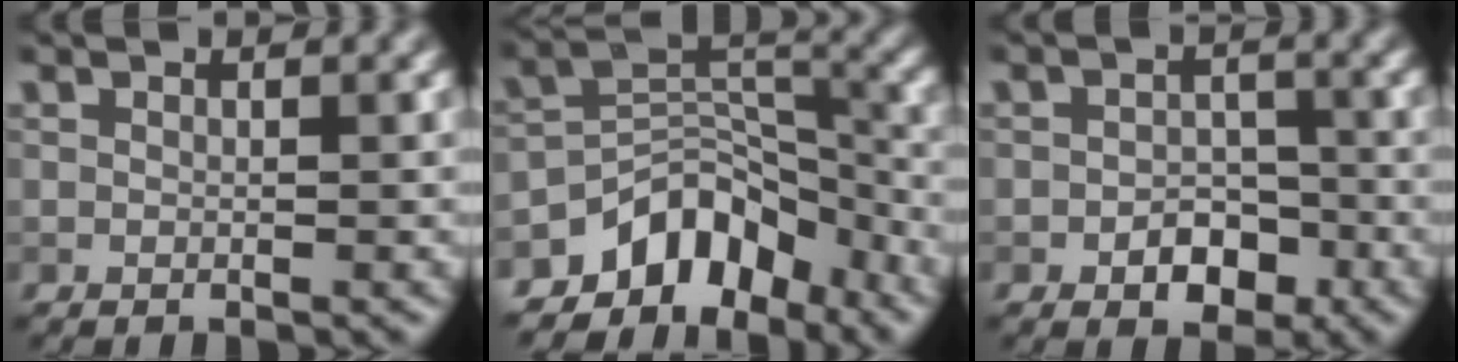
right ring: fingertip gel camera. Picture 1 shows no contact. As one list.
[{"total": 7.4, "force": [-5.0, 4.4, 3.1], "torque": [-0.017, 0.001, -0.091]}, {"total": 3.2, "force": [-1.5, 2.2, 1.8], "torque": [-0.017, 0.001, -0.024]}]